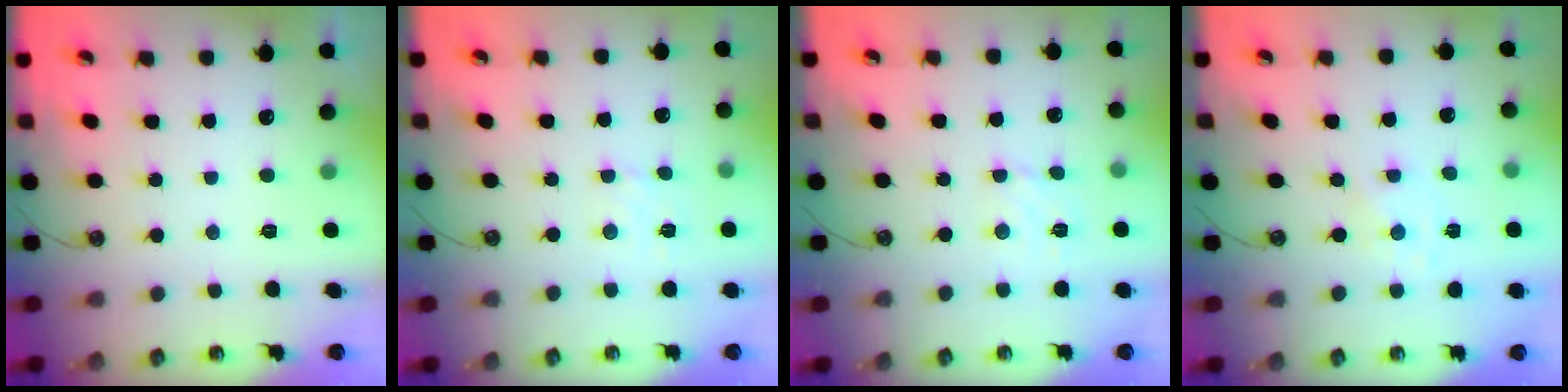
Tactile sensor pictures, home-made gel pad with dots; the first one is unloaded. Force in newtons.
{"total": 2.5, "press": 2.4, "slide": 0.6}
{"total": 2.5, "press": 2.5, "slide": 0.3}
{"total": 1.3, "press": 1.3, "slide": 0.2}